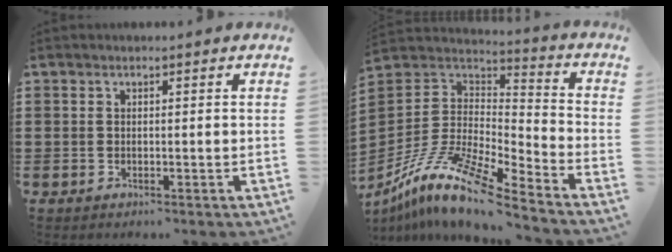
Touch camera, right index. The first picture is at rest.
{"total": 12.8, "force": [-9.6, 2.1, 8.3], "torque": [-0.182, 0.005, -0.192]}